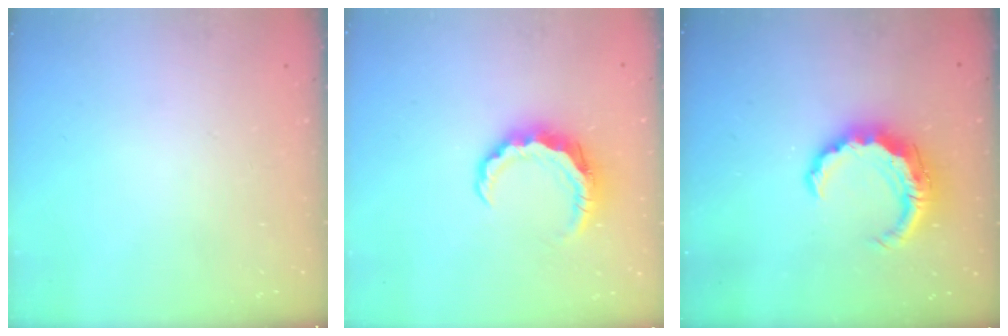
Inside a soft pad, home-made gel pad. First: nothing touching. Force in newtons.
{"total": 8.4, "press": 8.3, "slide": 1.2}
{"total": 10.0, "press": 9.9, "slide": 1.3}